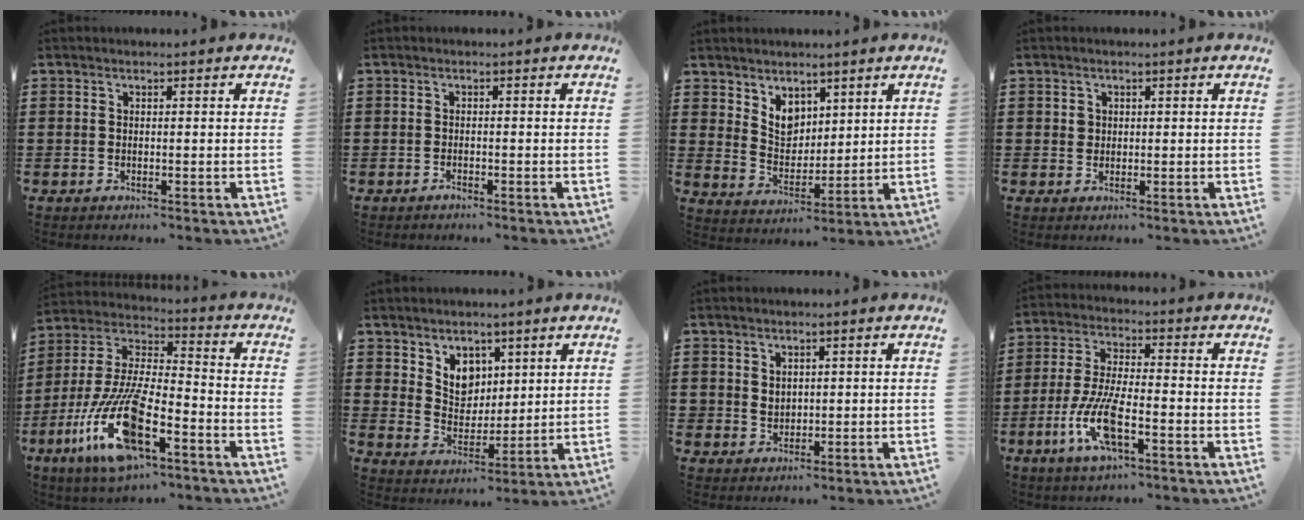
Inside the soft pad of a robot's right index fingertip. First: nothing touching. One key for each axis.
{"total": 0.7, "fx": -0.6, "fy": 0.2, "fz": 0.3, "tx": -0.009, "ty": -0.005, "tz": -0.010}
{"total": 5.4, "fx": 3.7, "fy": 3.6, "fz": 1.8, "tx": -0.051, "ty": -0.003, "tz": 0.070}
{"total": 1.1, "fx": 0.3, "fy": 1.0, "fz": 0.3, "tx": -0.008, "ty": 0.004, "tz": 0.007}
{"total": 15.5, "fx": -8.7, "fy": 4.3, "fz": 12.1, "tx": -0.263, "ty": 0.003, "tz": -0.161}
{"total": 5.8, "fx": 3.6, "fy": 4.3, "fz": 1.4, "tx": -0.052, "ty": 0.001, "tz": 0.067}
{"total": 2.0, "fx": 0.9, "fy": 1.7, "fz": 0.2, "tx": -0.010, "ty": 0.007, "tz": 0.017}
{"total": 9.1, "fx": -3.9, "fy": 2.6, "fz": 7.9, "tx": -0.179, "ty": -0.011, "tz": -0.075}